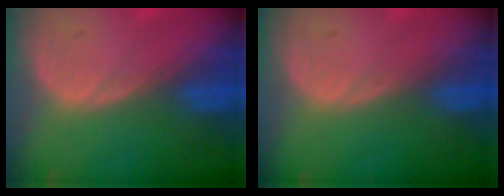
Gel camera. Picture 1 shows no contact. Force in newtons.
{"total": 0.0}